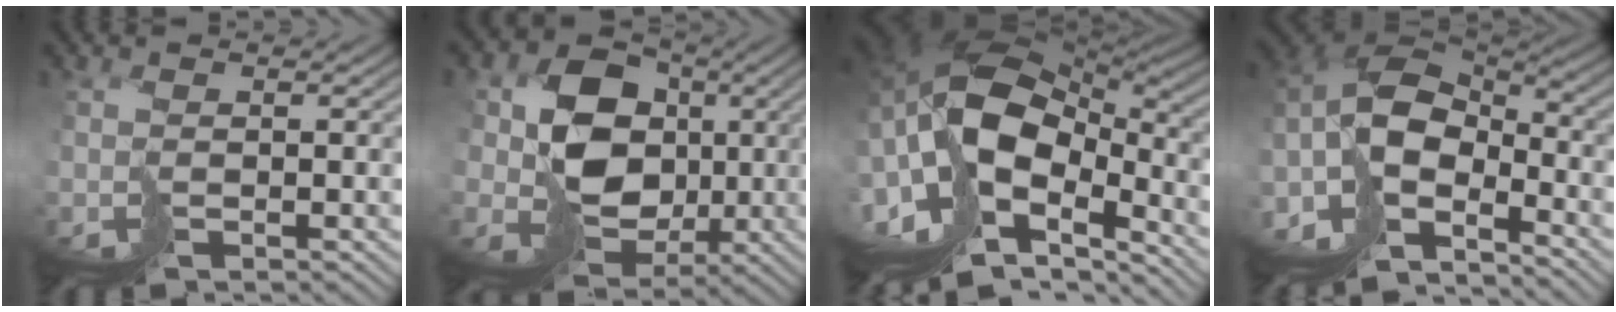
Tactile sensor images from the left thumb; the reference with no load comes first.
{"total": 11.9, "force": [1.0, 10.1, 6.2], "torque": [-0.106, -0.012, 0.017]}
{"total": 17.7, "force": [-4.0, 10.0, 14.0], "torque": [-0.301, 0.000, -0.059]}
{"total": 13.0, "force": [-7.0, 7.2, 8.2], "torque": [-0.208, -0.018, -0.122]}